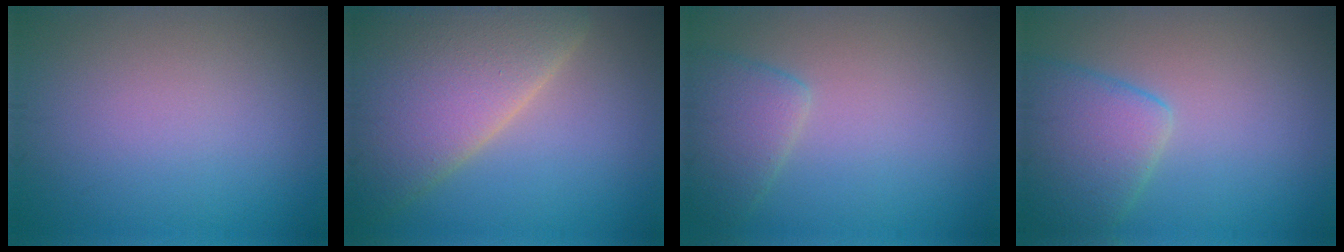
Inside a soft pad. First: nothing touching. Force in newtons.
{"total": 10.8, "press": 10.8, "slide": 0.8}
{"total": 3.2, "press": 3.2, "slide": 0.3}
{"total": 5.2, "press": 5.2, "slide": 0.3}